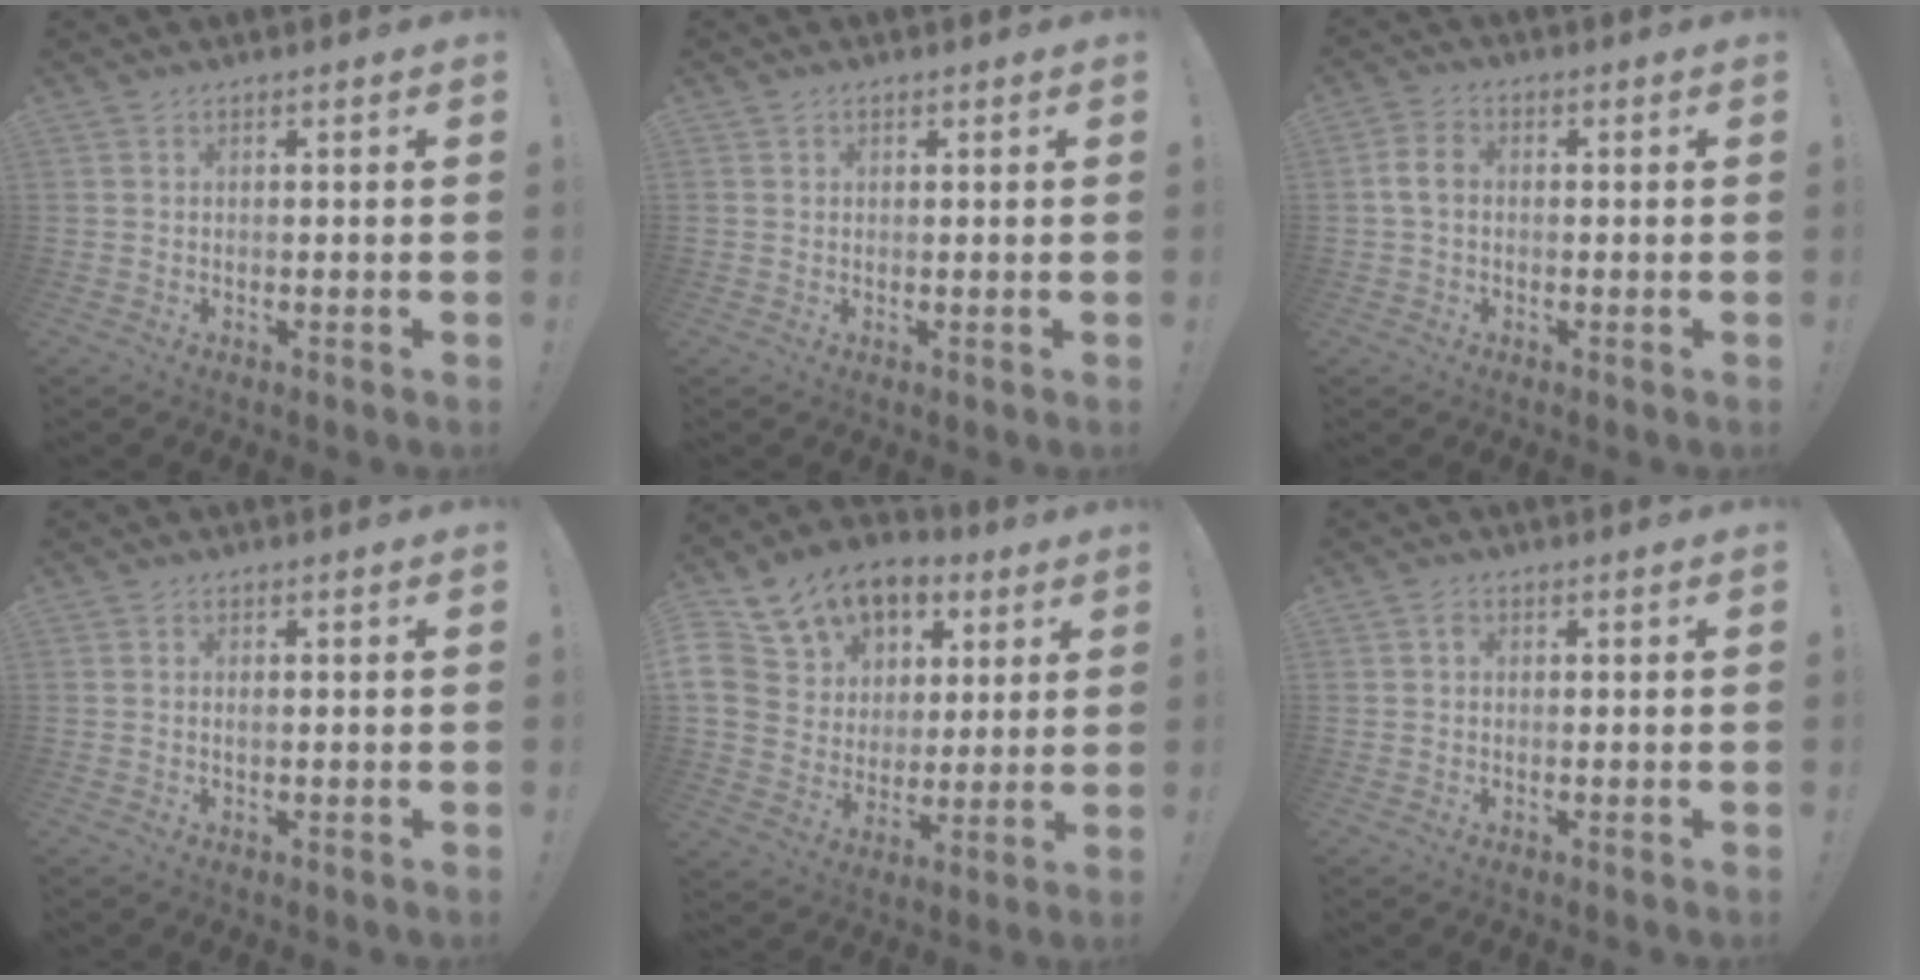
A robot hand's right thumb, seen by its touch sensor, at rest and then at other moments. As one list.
[{"total": 1.0, "force": [0.6, 0.8, 0.1], "torque": [-0.003, 0.002, 0.011]}, {"total": 5.0, "force": [-0.4, 3.6, 3.4], "torque": [-0.054, 0.012, -0.005]}, {"total": 0.6, "force": [-0.2, 0.2, 0.5], "torque": [-0.014, 0.004, -0.003]}, {"total": 16.4, "force": [8.6, 12.5, 6.0], "torque": [-0.106, -0.042, 0.181]}, {"total": 1.3, "force": [0.2, 1.1, 0.6], "torque": [-0.011, 0.005, 0.002]}]